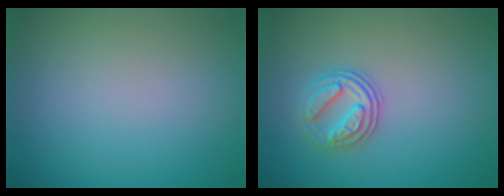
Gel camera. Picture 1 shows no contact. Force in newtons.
{"total": 2.8, "press": 2.6, "slide": 1.2}